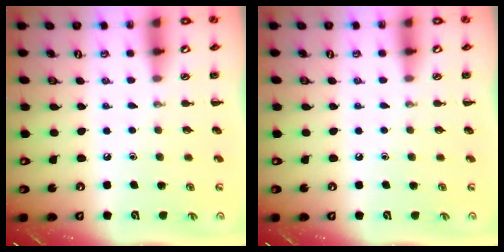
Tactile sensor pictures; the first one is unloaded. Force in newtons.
{"total": 0.0}